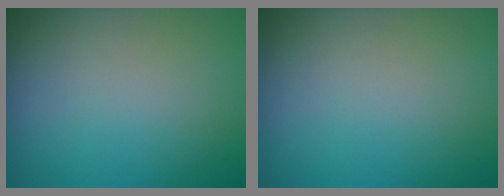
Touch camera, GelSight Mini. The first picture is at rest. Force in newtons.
{"total": 0.0}